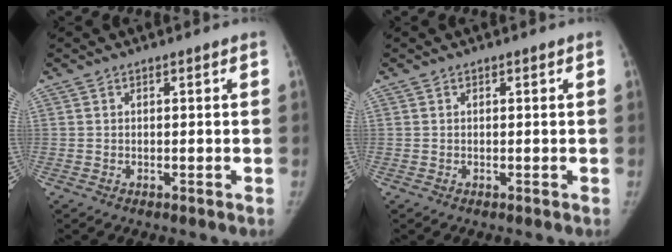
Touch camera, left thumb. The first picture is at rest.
{"total": 0.0}